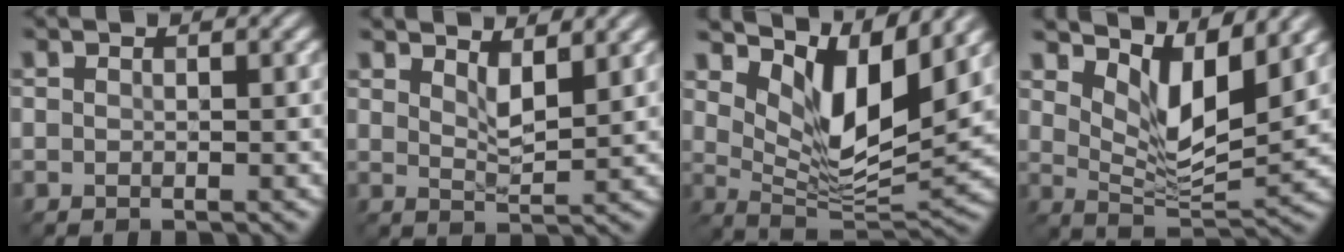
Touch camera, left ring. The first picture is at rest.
{"total": 2.1, "force": [1.8, 0.3, 1.2], "torque": [-0.024, -0.004, 0.033]}
{"total": 7.6, "force": [4.1, 2.7, 5.8], "torque": [-0.108, -0.015, 0.072]}
{"total": 5.6, "force": [3.4, 1.9, 4.0], "torque": [-0.079, -0.013, 0.060]}